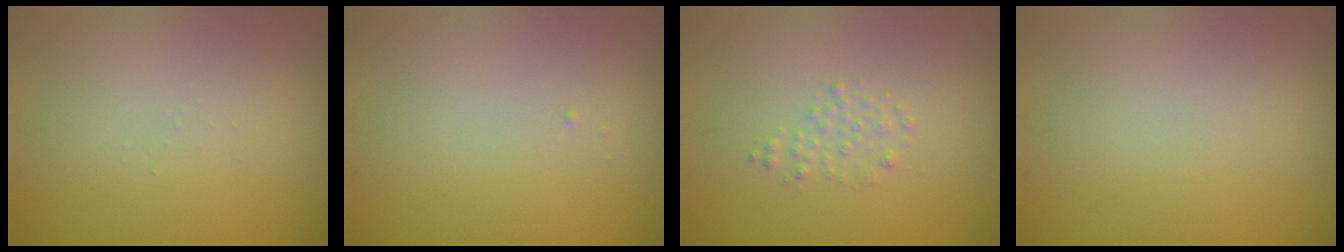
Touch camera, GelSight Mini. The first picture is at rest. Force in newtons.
{"total": 0.0}
{"total": 1.1, "press": 1.1, "slide": 0.1}
{"total": 0.0}